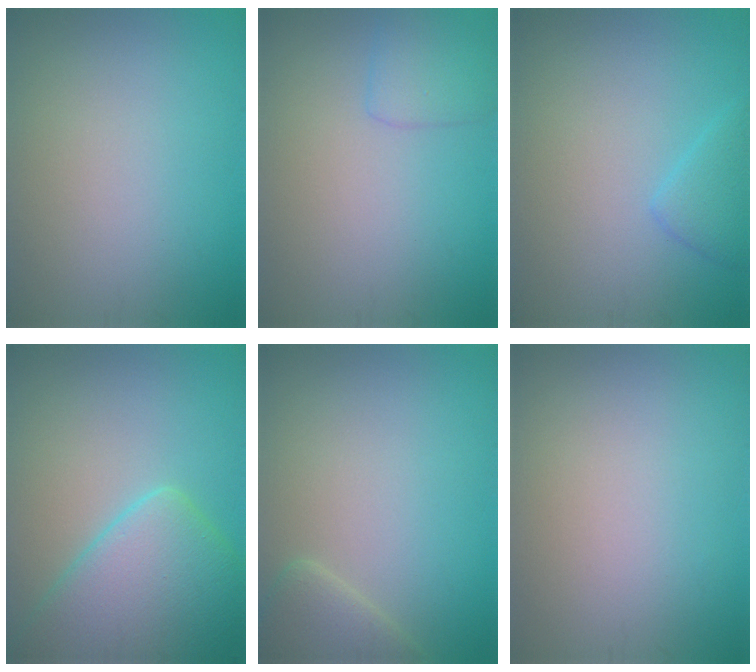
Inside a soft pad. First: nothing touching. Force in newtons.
{"total": 2.0, "press": 1.9, "slide": 0.1}
{"total": 2.0, "press": 2.0, "slide": 0.1}
{"total": 8.5, "press": 8.5, "slide": 0.5}
{"total": 2.6, "press": 2.5, "slide": 0.3}
{"total": 0.0}